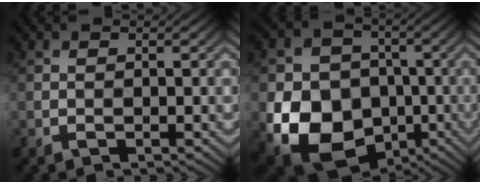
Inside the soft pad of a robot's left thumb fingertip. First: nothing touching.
{"total": 15.6, "force": [-4.0, 13.1, 7.5], "torque": [-0.173, -0.054, -0.075]}